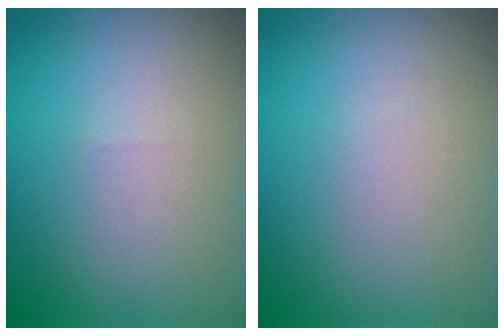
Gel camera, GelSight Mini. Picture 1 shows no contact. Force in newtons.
{"total": 0.0}